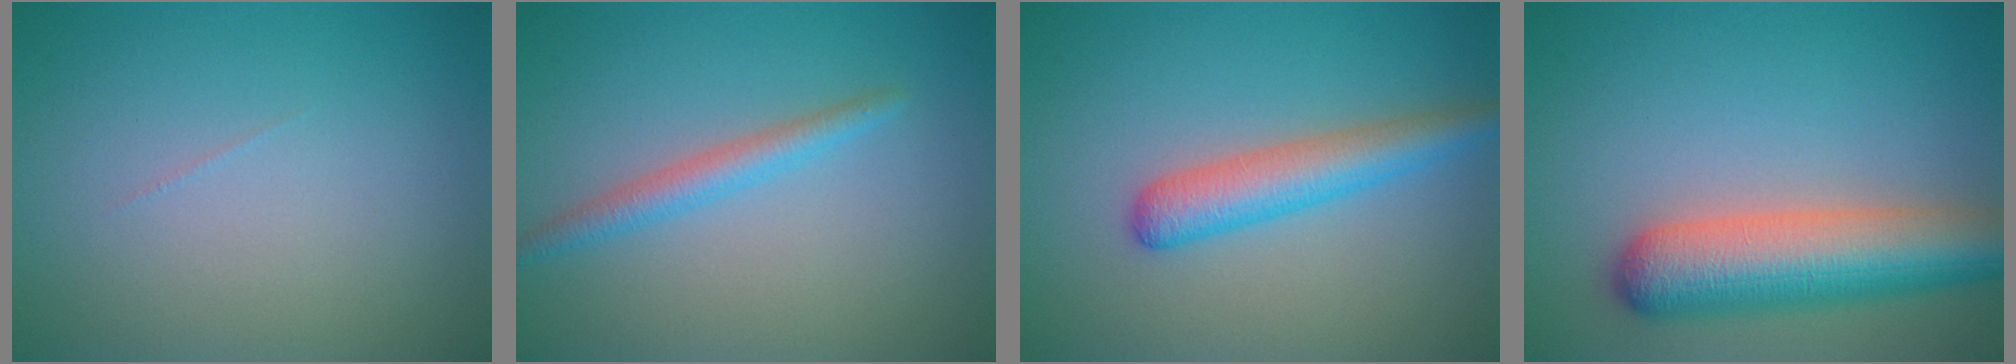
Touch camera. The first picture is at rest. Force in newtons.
{"total": 2.2, "press": 2.2, "slide": 0.0}
{"total": 3.9, "press": 3.9, "slide": 0.1}
{"total": 8.1, "press": 8.1, "slide": 0.4}